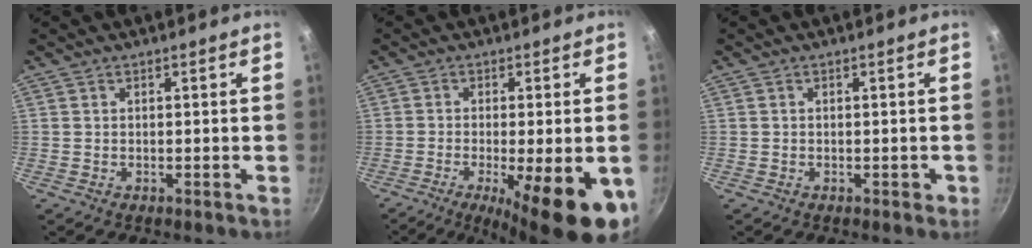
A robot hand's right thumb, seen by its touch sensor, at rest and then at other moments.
{"total": 16.1, "force": [-5.9, 4.3, 14.3], "torque": [-0.194, -0.007, -0.080]}
{"total": 1.2, "force": [-0.4, 0.8, 0.7], "torque": [-0.003, 0.006, -0.005]}